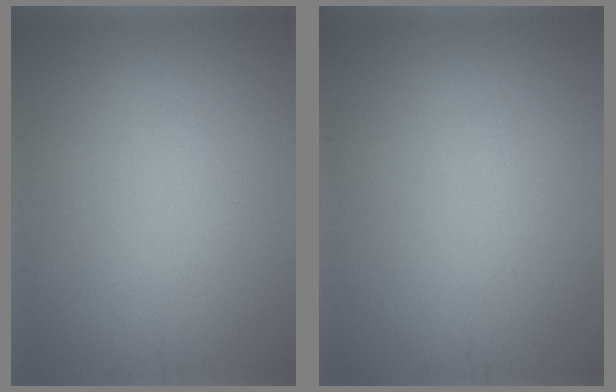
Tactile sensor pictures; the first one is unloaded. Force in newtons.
{"total": 0.0}